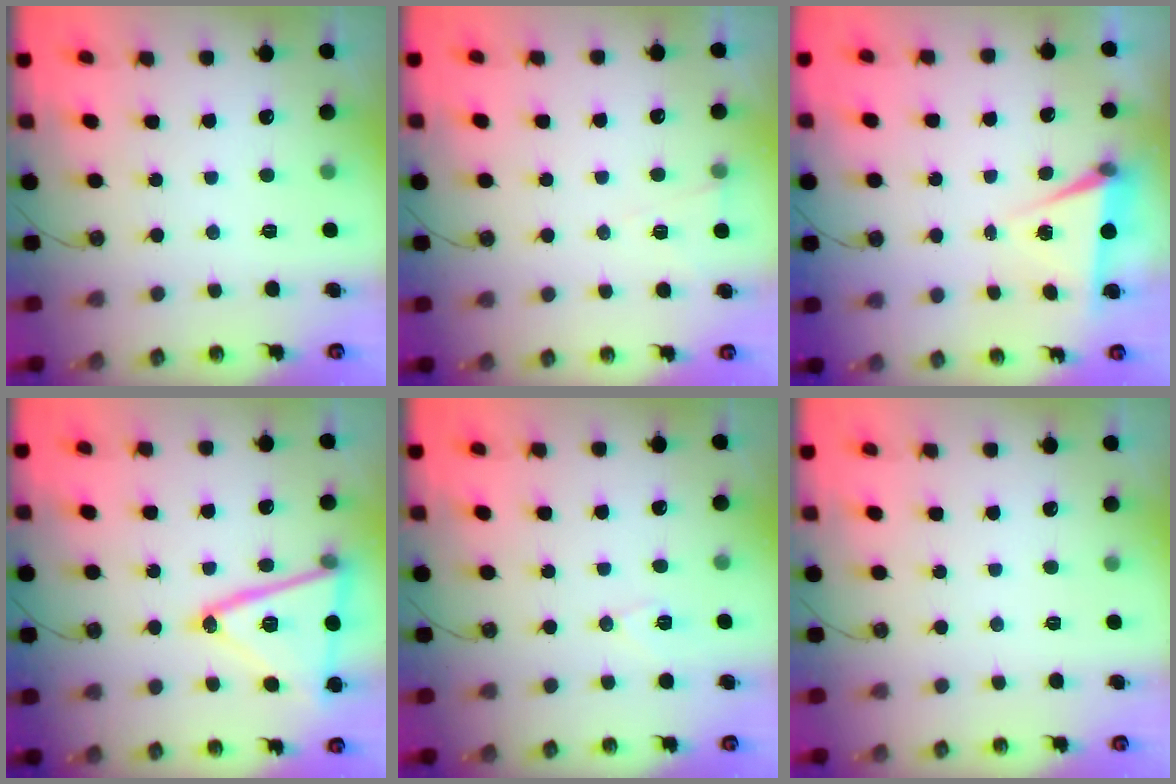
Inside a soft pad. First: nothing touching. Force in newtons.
{"total": 4.8, "press": 2.5, "slide": 4.1}
{"total": 5.4, "press": 3.0, "slide": 4.5}
{"total": 20.6, "press": 20.3, "slide": 3.4}
{"total": 6.0, "press": 5.8, "slide": 1.7}
{"total": 0.0}